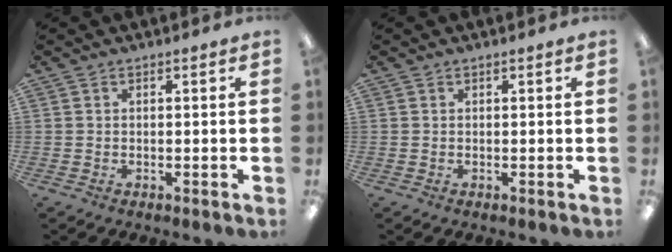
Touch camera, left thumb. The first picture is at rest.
{"total": 0.0}